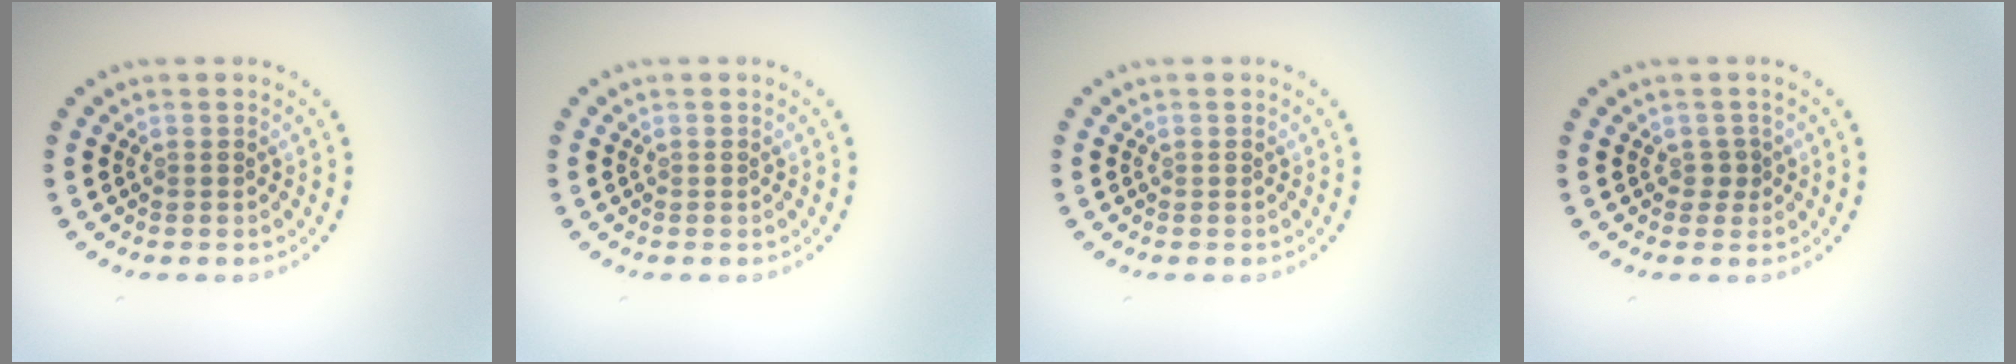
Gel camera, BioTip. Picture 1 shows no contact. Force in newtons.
{"total": 0.0}
{"total": 0.0}
{"total": 1.0, "press": 0.8, "slide": 0.5}